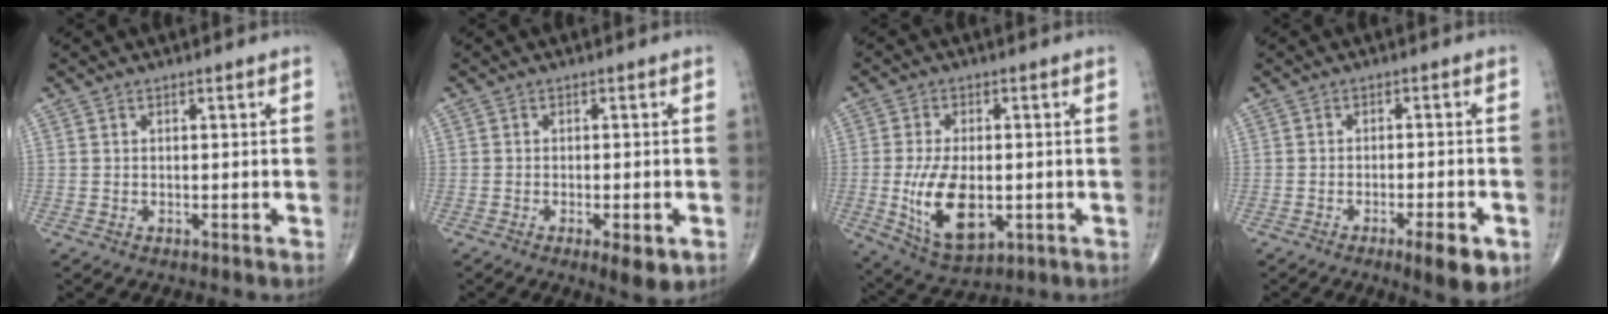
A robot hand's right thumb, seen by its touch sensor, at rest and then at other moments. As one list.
[{"total": 4.8, "force": [-1.9, 1.4, 4.1], "torque": [-0.058, -0.005, -0.022]}, {"total": 12.6, "force": [-2.0, 6.7, 10.5], "torque": [-0.188, -0.012, -0.021]}, {"total": 6.5, "force": [-3.1, 1.4, 5.5], "torque": [-0.078, 0.004, -0.041]}]